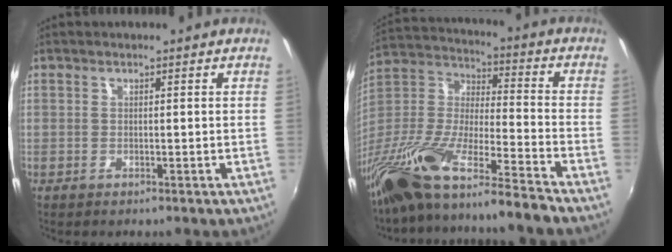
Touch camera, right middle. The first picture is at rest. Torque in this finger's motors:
{"motor_torque": [1.10, -1.04, 0.39, 0.21]}